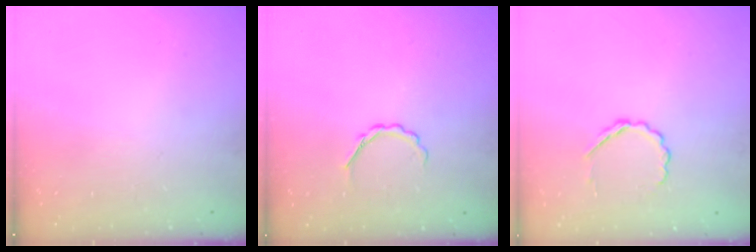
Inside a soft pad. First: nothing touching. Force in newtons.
{"total": 3.0, "press": 2.8, "slide": 0.9}
{"total": 3.9, "press": 3.7, "slide": 1.3}